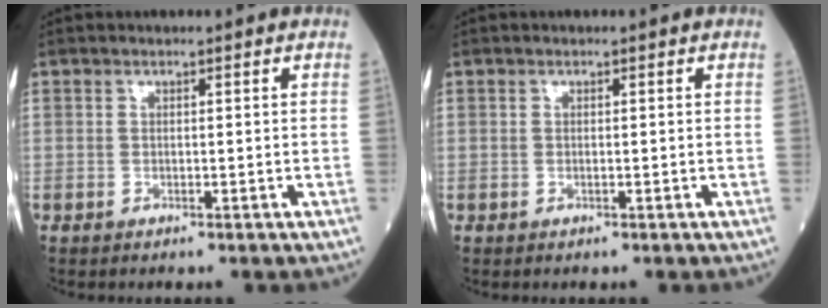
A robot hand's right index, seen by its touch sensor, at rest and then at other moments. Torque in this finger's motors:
{"motor_torque": [0.12, 0.03, -0.08, -0.01]}